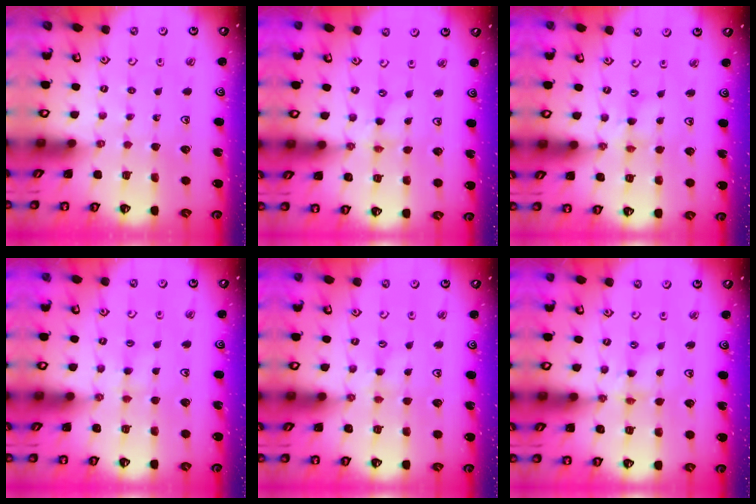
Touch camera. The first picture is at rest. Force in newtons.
{"total": 0.8, "press": 0.8, "slide": 0.2}
{"total": 1.8, "press": 1.8, "slide": 0.3}
{"total": 3.2, "press": 3.2, "slide": 0.5}
{"total": 2.2, "press": 2.2, "slide": 0.3}
{"total": 2.0, "press": 2.0, "slide": 0.3}